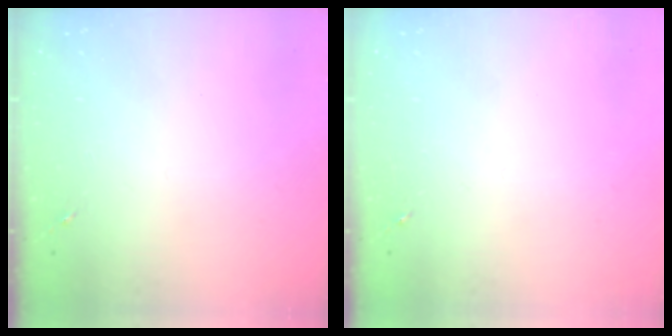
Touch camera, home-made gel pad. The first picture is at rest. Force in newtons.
{"total": 0.0}